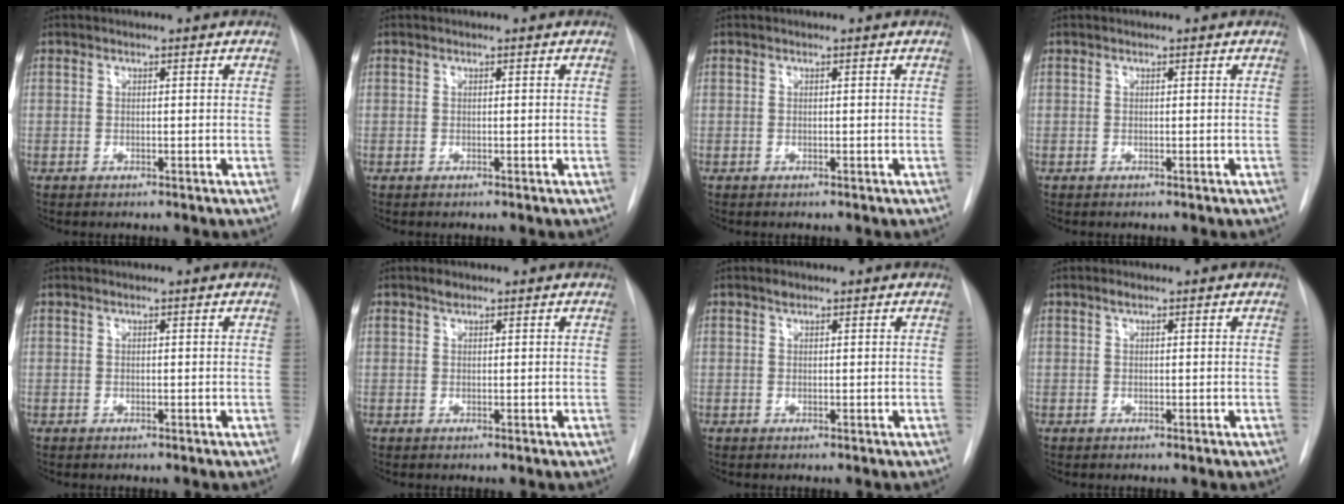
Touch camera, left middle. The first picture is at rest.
{"total": 0.0}
{"total": 0.0}
{"total": 0.0}
{"total": 0.0}
{"total": 1.1, "force": [0.8, 0.6, 0.4], "torque": [-0.012, 0.008, 0.014]}
{"total": 0.7, "force": [0.5, 0.4, 0.3], "torque": [-0.008, 0.002, 0.008]}
{"total": 0.7, "force": [0.5, 0.2, 0.5], "torque": [-0.013, 0.003, 0.007]}